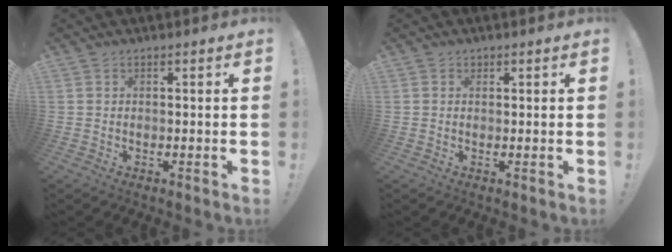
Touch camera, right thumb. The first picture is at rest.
{"total": 0.8, "force": [0.6, 0.5, 0.1], "torque": [0.004, -0.003, 0.010]}